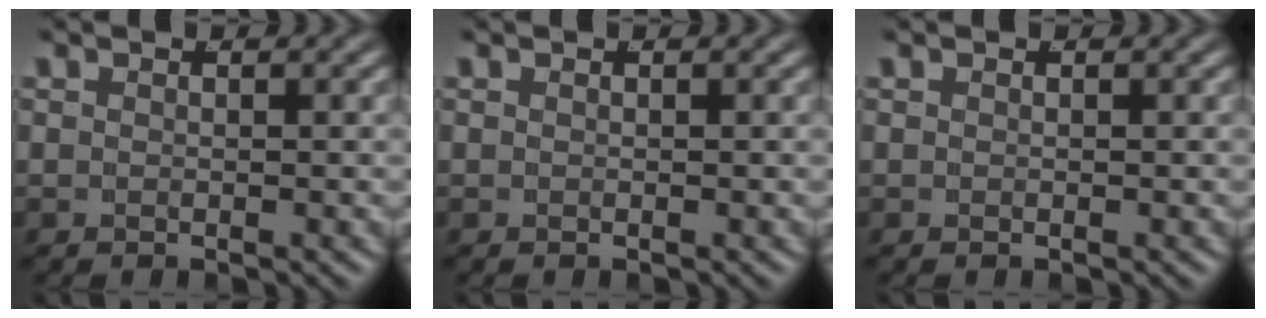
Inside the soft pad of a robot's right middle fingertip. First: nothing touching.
{"total": 0.0}
{"total": 0.0}